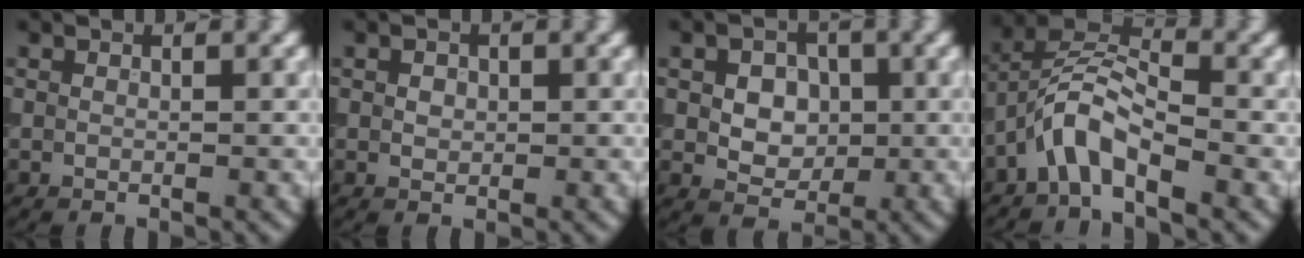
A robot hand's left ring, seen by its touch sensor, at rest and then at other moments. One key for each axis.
{"total": 1.1, "fx": 0.2, "fy": 0.9, "fz": 0.6, "tx": -0.010, "ty": 0.000, "tz": 0.002}
{"total": 4.4, "fx": 0.4, "fy": 3.3, "fz": 2.9, "tx": -0.040, "ty": 0.004, "tz": -0.001}
{"total": 4.9, "fx": -2.9, "fy": 1.6, "fz": 3.5, "tx": -0.070, "ty": 0.017, "tz": -0.065}